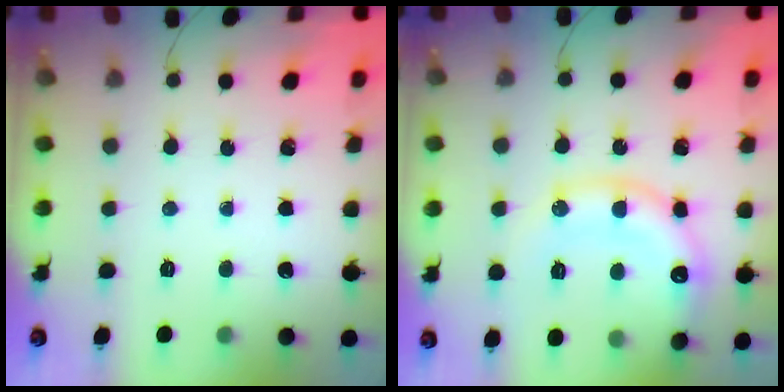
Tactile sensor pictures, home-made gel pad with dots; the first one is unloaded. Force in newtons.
{"total": 16.5, "press": 16.4, "slide": 2.1}